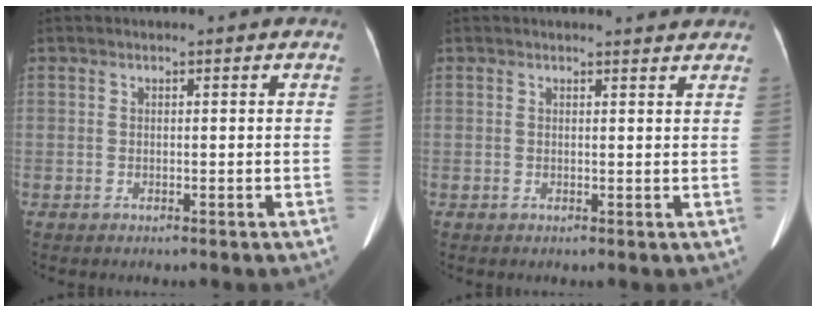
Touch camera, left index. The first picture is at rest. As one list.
[{"total": 2.8, "force": [2.8, 0.2, 0.5], "torque": [-0.013, -0.007, 0.025]}]